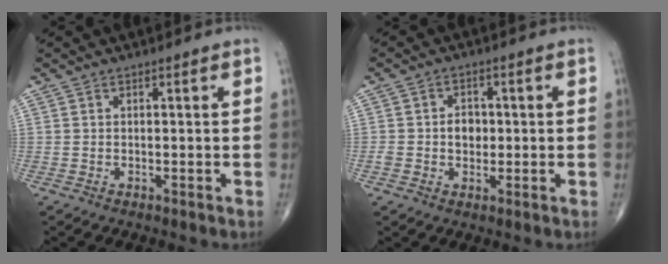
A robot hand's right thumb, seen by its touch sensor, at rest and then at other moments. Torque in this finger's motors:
{"motor_torque": [0.75, 0.99, 0.35, -0.08, 0.03]}